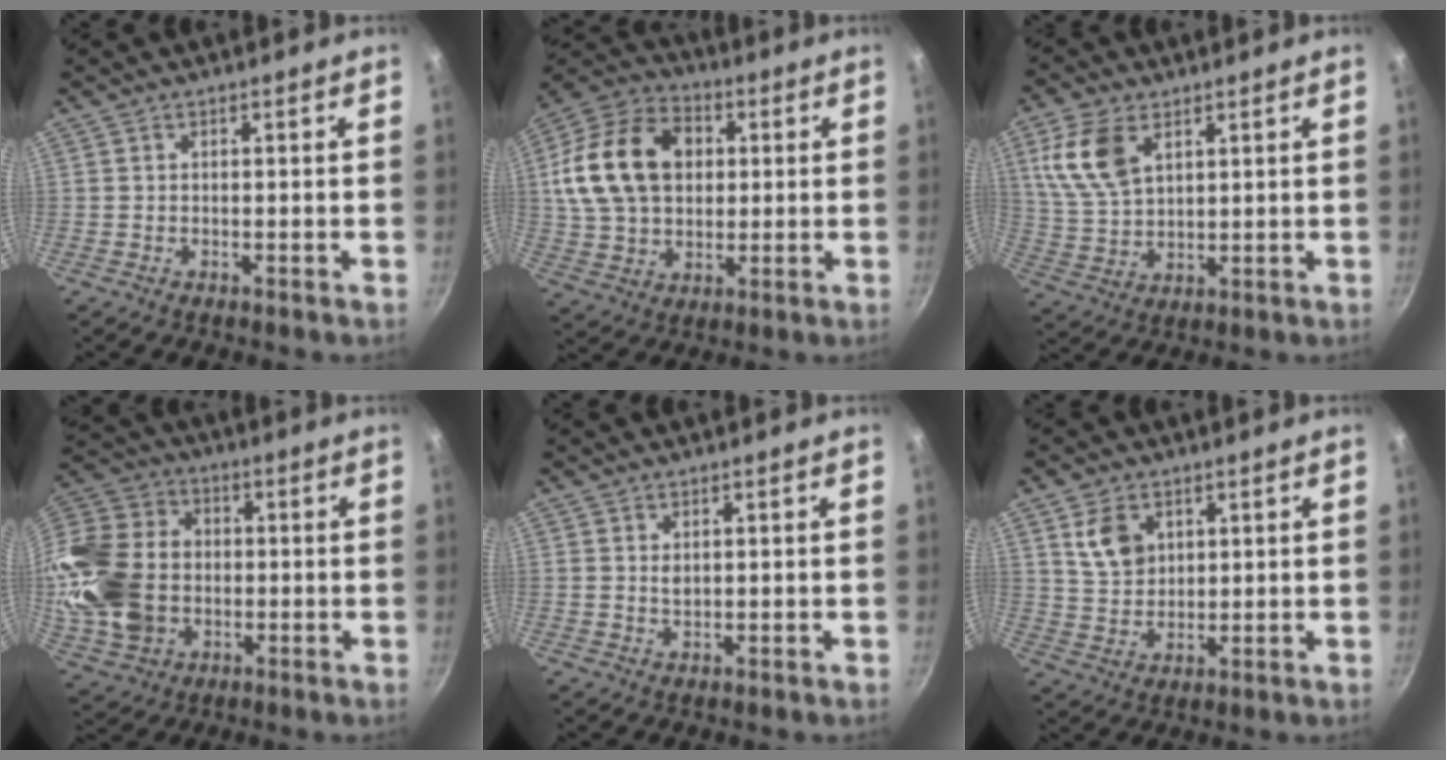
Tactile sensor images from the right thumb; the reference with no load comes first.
{"total": 19.8, "force": [3.5, 14.4, 13.2], "torque": [-0.218, 0.020, 0.056]}
{"total": 10.9, "force": [4.6, 6.4, 7.6], "torque": [-0.149, -0.011, 0.097]}
{"total": 21.5, "force": [-1.5, 16.7, 13.5], "torque": [-0.262, 0.026, -0.019]}
{"total": 1.4, "force": [0.4, 0.9, 1.0], "torque": [-0.018, 0.001, 0.009]}
{"total": 7.3, "force": [2.9, 5.3, 4.1], "torque": [-0.053, -0.013, 0.060]}